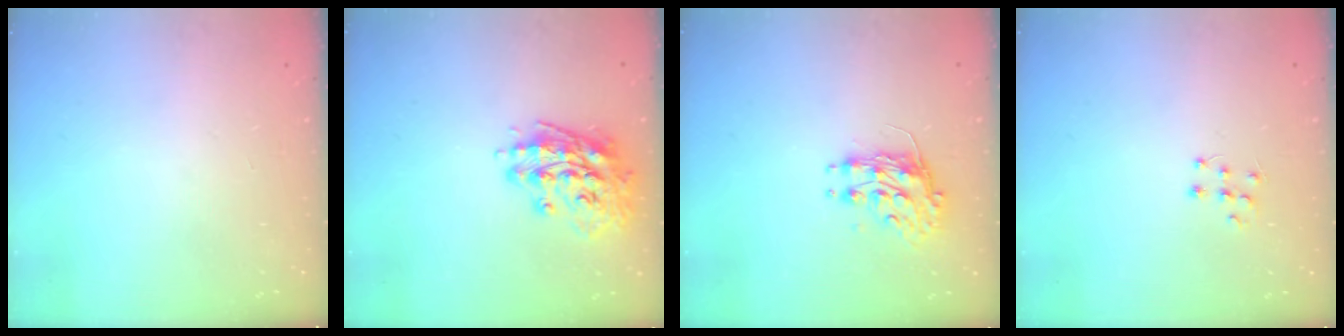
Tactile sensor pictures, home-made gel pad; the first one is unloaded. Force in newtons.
{"total": 14.8, "press": 14.6, "slide": 2.5}
{"total": 8.4, "press": 8.4, "slide": 0.3}
{"total": 6.2, "press": 6.2, "slide": 0.4}